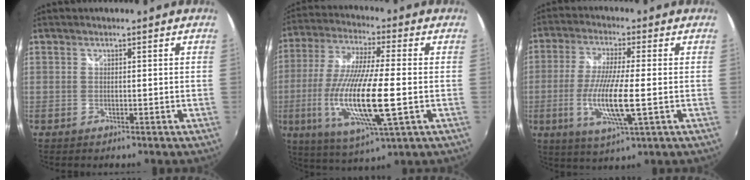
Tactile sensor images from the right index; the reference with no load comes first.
{"total": 18.5, "force": [-4.1, 3.1, 17.8], "torque": [-0.355, -0.031, -0.070]}
{"total": 11.5, "force": [-2.5, 1.3, 11.1], "torque": [-0.219, -0.018, -0.047]}